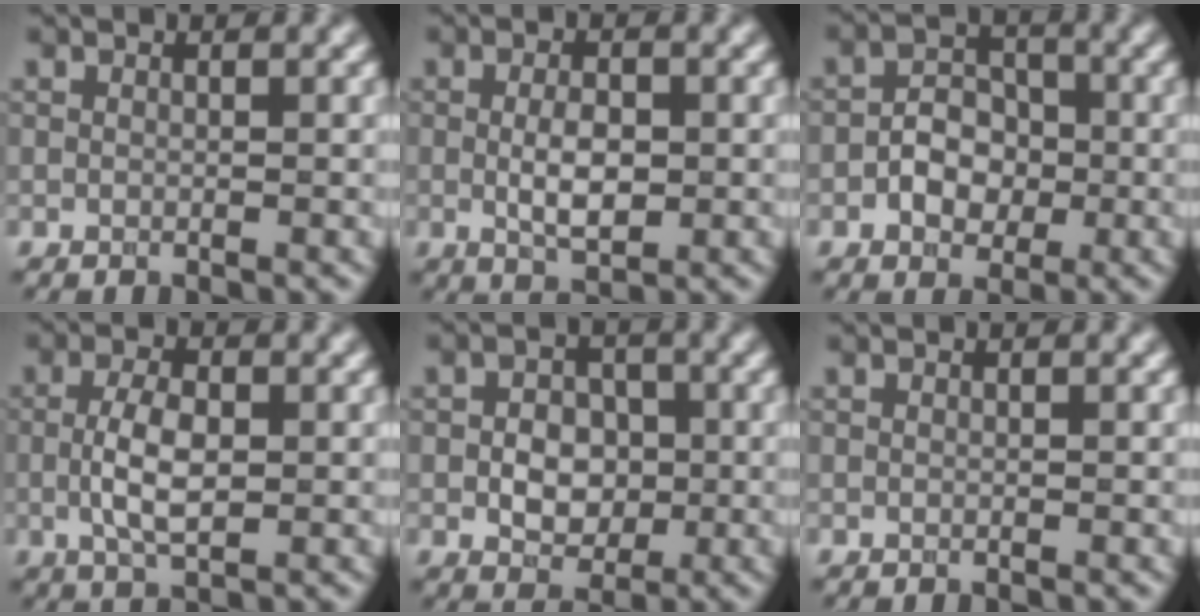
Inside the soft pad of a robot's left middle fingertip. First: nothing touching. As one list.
[{"total": 3.3, "force": [-0.2, 1.6, 2.9], "torque": [-0.052, -0.004, -0.001]}, {"total": 3.7, "force": [-1.0, 2.7, 2.2], "torque": [-0.031, 0.005, -0.021]}, {"total": 4.0, "force": [-0.2, 1.8, 3.6], "torque": [-0.077, -0.001, -0.003]}, {"total": 4.0, "force": [-0.5, 3.0, 2.6], "torque": [-0.036, -0.001, -0.012]}, {"total": 0.0}]